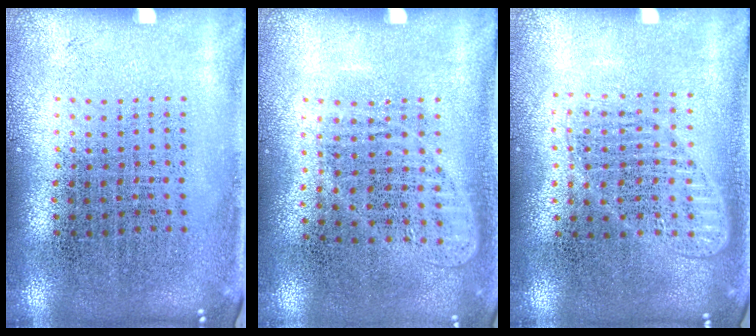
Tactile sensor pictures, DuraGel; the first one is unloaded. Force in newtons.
{"total": 0.9, "press": 0.8, "slide": 0.4}
{"total": 1.3, "press": 1.3, "slide": 0.4}